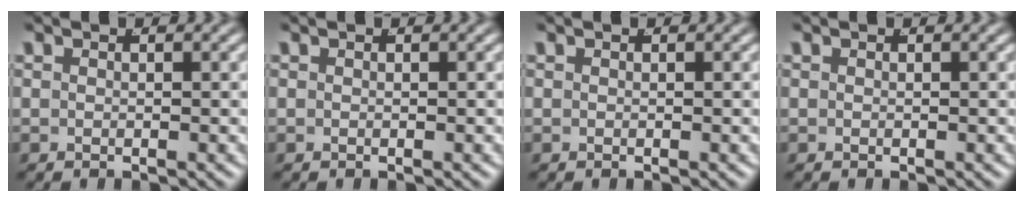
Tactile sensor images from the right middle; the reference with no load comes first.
{"total": 0.0}
{"total": 0.0}
{"total": 0.0}